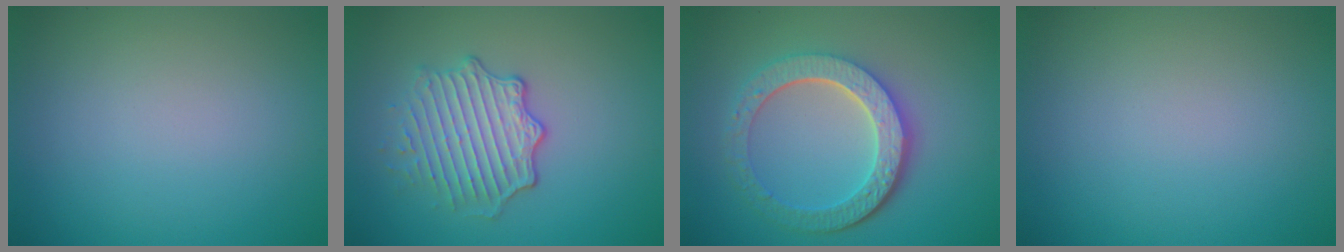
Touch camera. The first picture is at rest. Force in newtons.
{"total": 4.1, "press": 3.4, "slide": 2.3}
{"total": 6.0, "press": 4.5, "slide": 4.0}
{"total": 0.0}